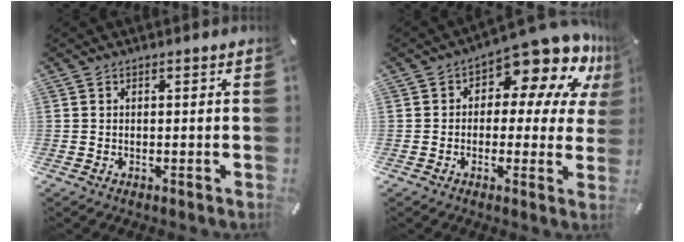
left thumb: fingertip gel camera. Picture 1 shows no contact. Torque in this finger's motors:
{"motor_torque": [0.83, 0.62, 0.84, 0.28, 0.00]}